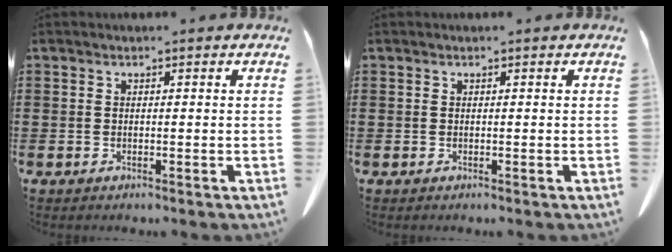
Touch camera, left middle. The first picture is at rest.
{"total": 0.0}